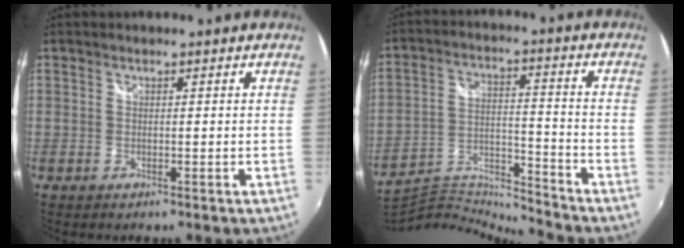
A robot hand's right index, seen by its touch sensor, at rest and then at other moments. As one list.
[{"total": 11.4, "force": [-11.4, 0.0, 0.8], "torque": [-0.028, 0.010, -0.219]}]